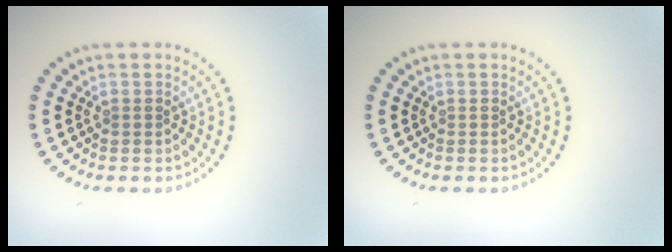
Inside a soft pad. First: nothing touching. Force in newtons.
{"total": 0.0}